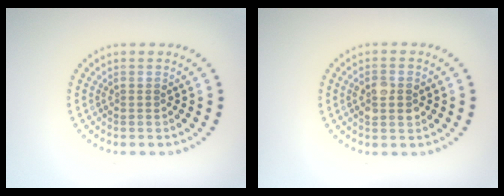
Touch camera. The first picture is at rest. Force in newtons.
{"total": 2.4, "press": 2.3, "slide": 0.3}